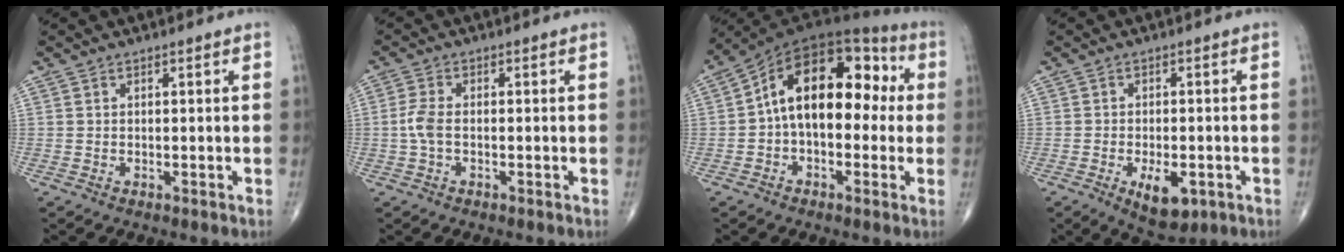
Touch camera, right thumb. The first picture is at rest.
{"total": 3.5, "force": [-0.4, 1.7, 3.0], "torque": [-0.081, 0.006, -0.013]}
{"total": 17.1, "force": [0.8, 10.3, 13.6], "torque": [-0.180, 0.056, 0.000]}
{"total": 7.0, "force": [-2.5, 3.4, 5.6], "torque": [-0.079, -0.001, -0.026]}